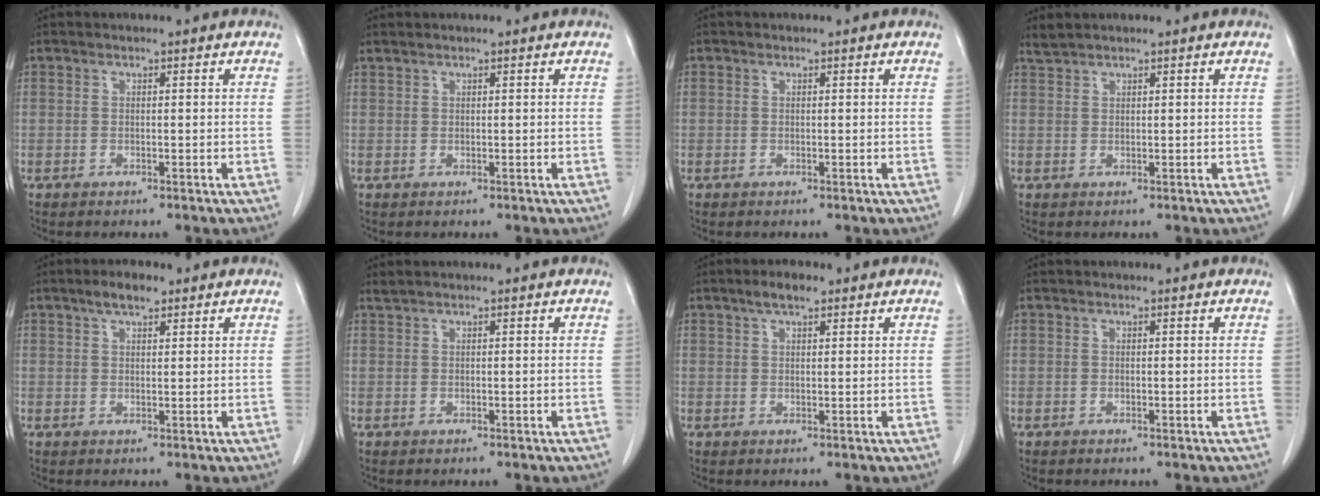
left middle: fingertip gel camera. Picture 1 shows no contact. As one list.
[{"total": 0.6, "force": [0.6, 0.0, 0.1], "torque": [-0.007, 0.005, 0.017]}, {"total": 0.0}, {"total": 1.3, "force": [1.3, -0.1, 0.1], "torque": [-0.005, 0.008, 0.031]}, {"total": 3.5, "force": [2.4, 1.2, 2.3], "torque": [-0.045, 0.008, 0.040]}, {"total": 0.6, "force": [0.6, -0.1, 0.1], "torque": [-0.009, 0.009, 0.017]}, {"total": 3.1, "force": [2.1, 1.0, 2.1], "torque": [-0.042, 0.008, 0.036]}, {"total": 0.0}]